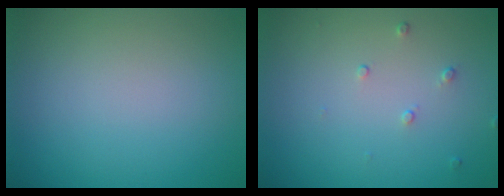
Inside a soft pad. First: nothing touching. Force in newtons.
{"total": 0.7, "press": 0.5, "slide": 0.5}